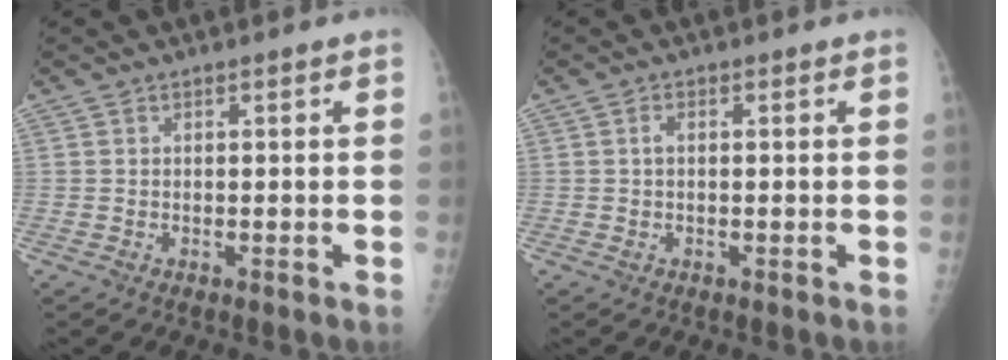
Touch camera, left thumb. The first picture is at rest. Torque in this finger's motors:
{"motor_torque": [0.55, 0.18, 0.21, -0.17, -0.02]}